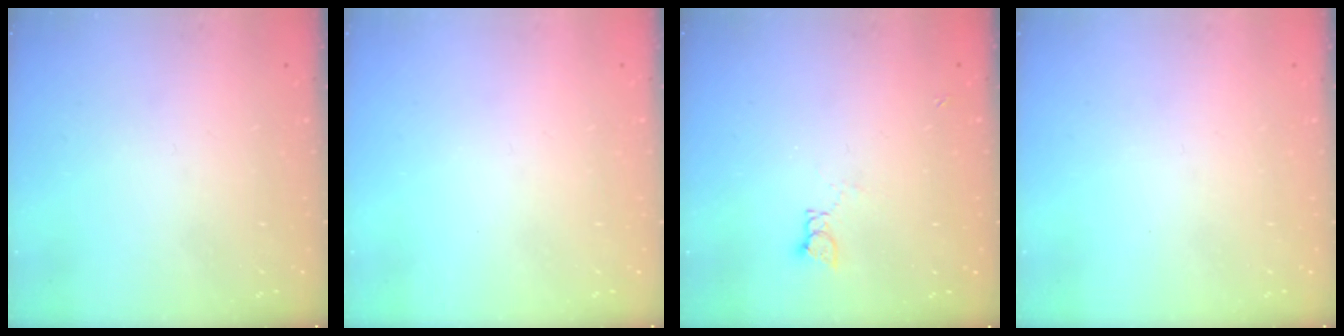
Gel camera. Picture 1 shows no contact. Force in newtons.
{"total": 0.0}
{"total": 2.2, "press": 2.2, "slide": 0.3}
{"total": 0.0}